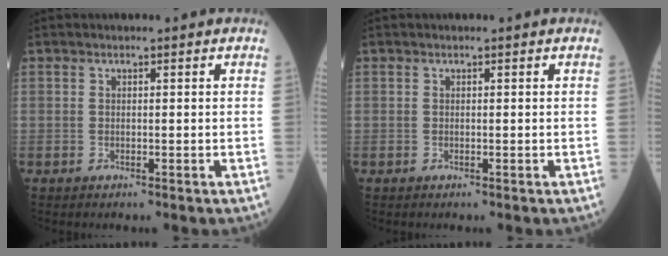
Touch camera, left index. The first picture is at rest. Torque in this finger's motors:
{"motor_torque": [-0.03, 0.04, -0.01, -0.01]}